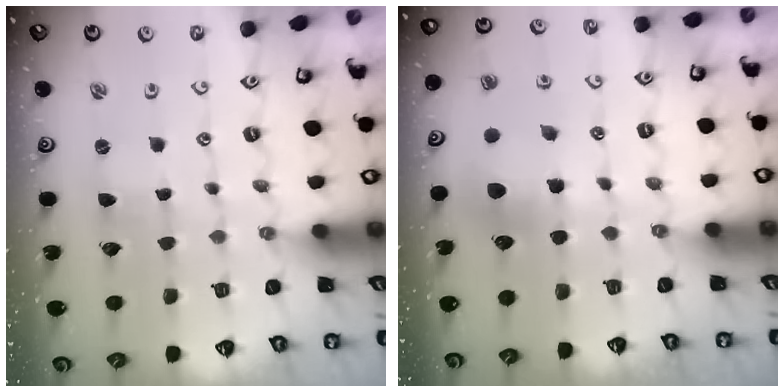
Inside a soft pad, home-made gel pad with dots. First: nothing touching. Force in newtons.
{"total": 6.5, "press": 6.5, "slide": 0.2}